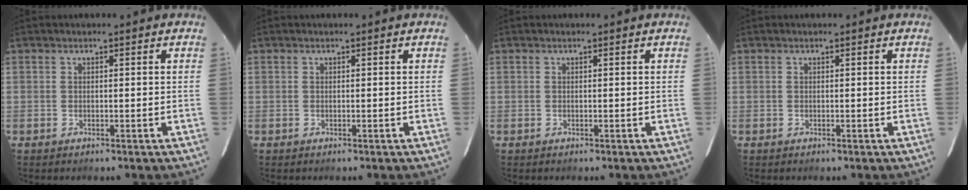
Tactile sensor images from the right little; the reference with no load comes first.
{"total": 0.0}
{"total": 0.0}
{"total": 0.0}